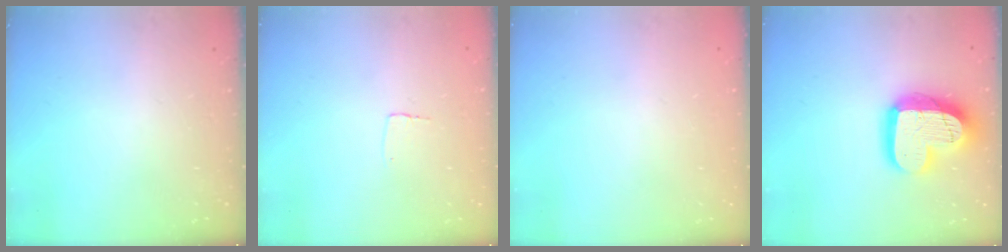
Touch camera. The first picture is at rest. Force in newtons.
{"total": 2.6, "press": 2.6, "slide": 0.1}
{"total": 0.0}
{"total": 18.9, "press": 18.8, "slide": 1.5}